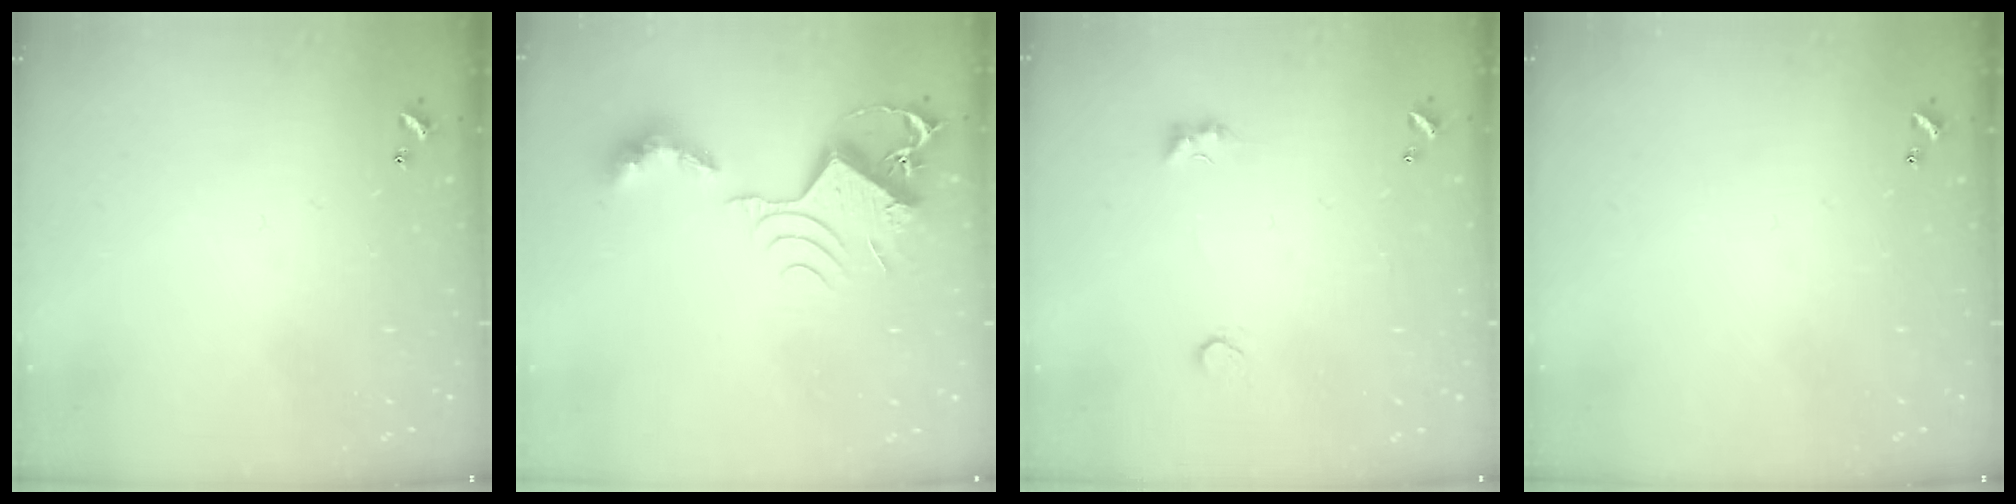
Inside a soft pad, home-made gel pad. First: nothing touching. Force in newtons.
{"total": 12.0, "press": 12.0, "slide": 0.4}
{"total": 1.5, "press": 1.3, "slide": 0.7}
{"total": 0.0}